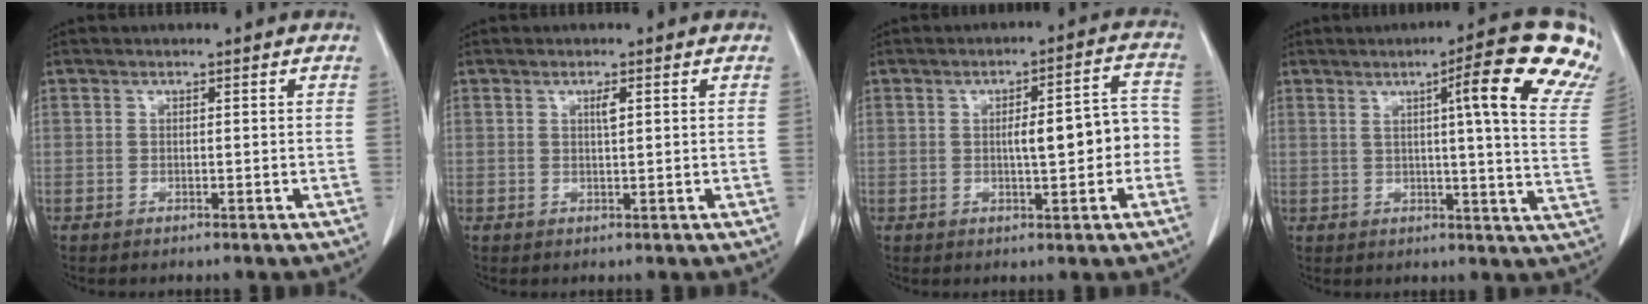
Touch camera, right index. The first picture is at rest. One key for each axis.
{"total": 1.3, "fx": 0.5, "fy": 0.1, "fz": 1.2, "tx": -0.025, "ty": -0.001, "tz": 0.008}
{"total": 7.6, "fx": -0.9, "fy": 2.0, "fz": 7.3, "tx": -0.097, "ty": 0.027, "tz": -0.010}
{"total": 15.8, "fx": 8.5, "fy": -0.4, "fz": 13.4, "tx": -0.170, "ty": -0.014, "tz": 0.078}